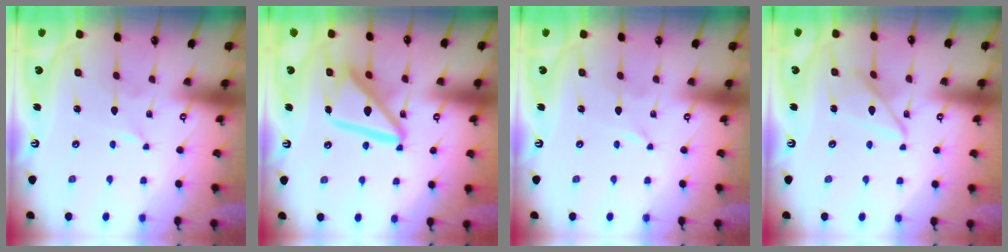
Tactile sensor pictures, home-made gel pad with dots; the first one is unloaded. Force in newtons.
{"total": 14.5, "press": 14.4, "slide": 1.7}
{"total": 0.0}
{"total": 8.3, "press": 8.3, "slide": 0.4}